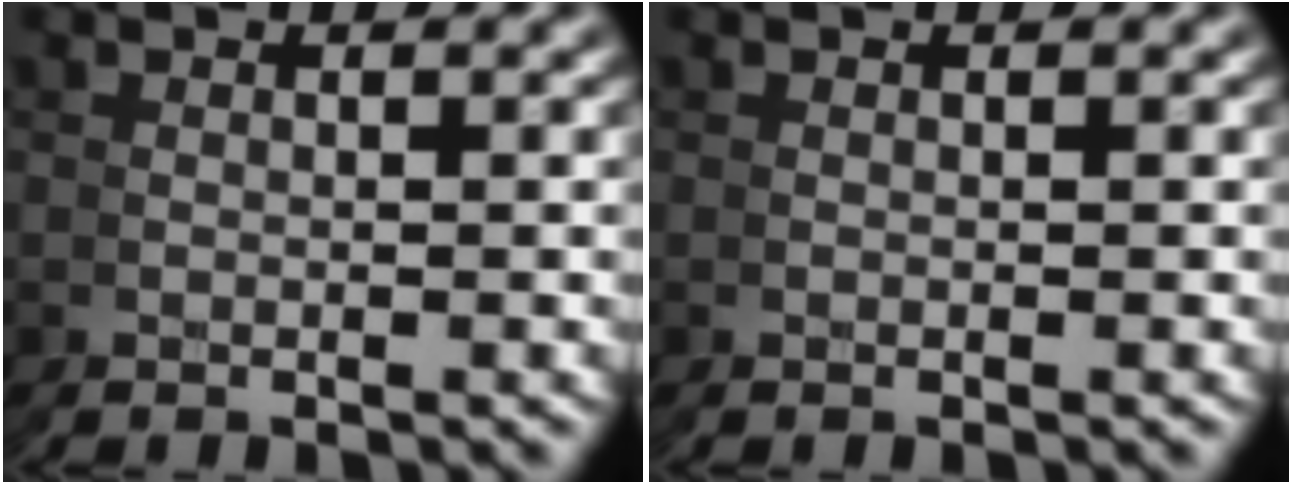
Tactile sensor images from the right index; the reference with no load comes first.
{"total": 0.0}